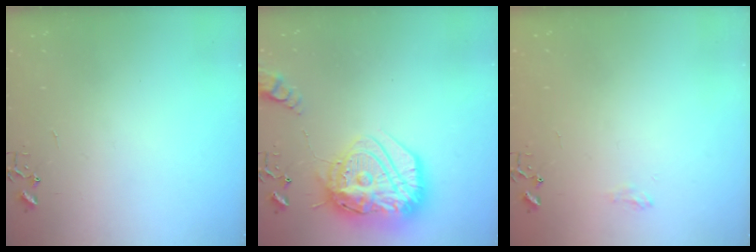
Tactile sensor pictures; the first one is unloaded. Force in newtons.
{"total": 27.0, "press": 26.8, "slide": 2.8}
{"total": 6.8, "press": 6.8, "slide": 0.9}